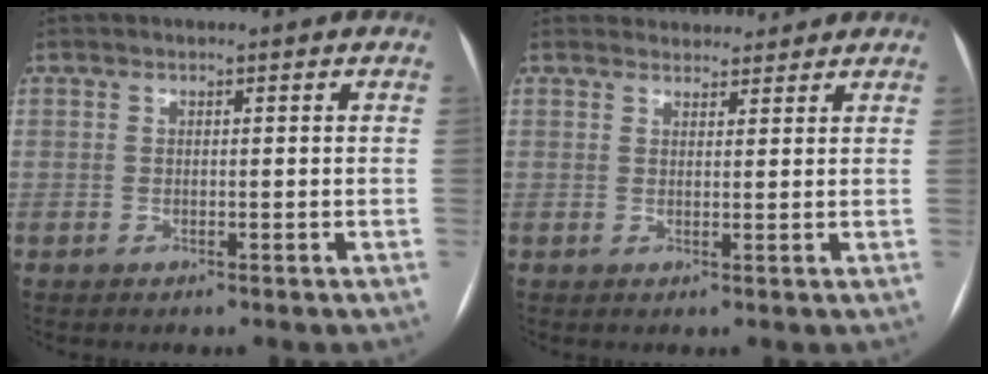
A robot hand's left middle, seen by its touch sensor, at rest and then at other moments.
{"total": 5.3, "force": [5.0, 1.6, 0.2], "torque": [0.003, 0.020, 0.062]}